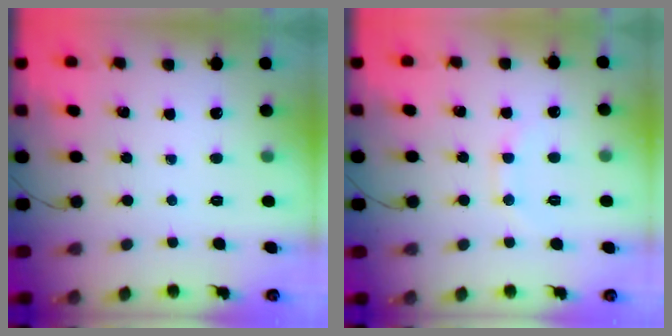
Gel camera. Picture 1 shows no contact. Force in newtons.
{"total": 7.3, "press": 7.3, "slide": 0.9}